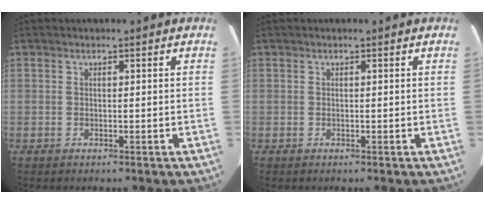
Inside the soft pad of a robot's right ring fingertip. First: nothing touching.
{"total": 0.0}